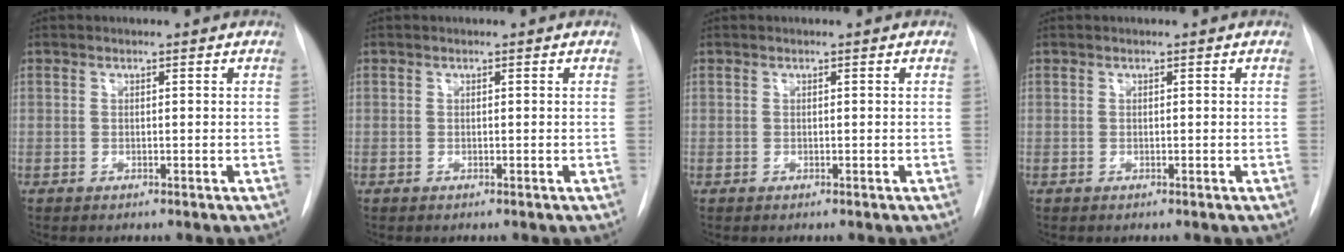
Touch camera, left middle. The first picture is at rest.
{"total": 0.0}
{"total": 0.0}
{"total": 0.0}